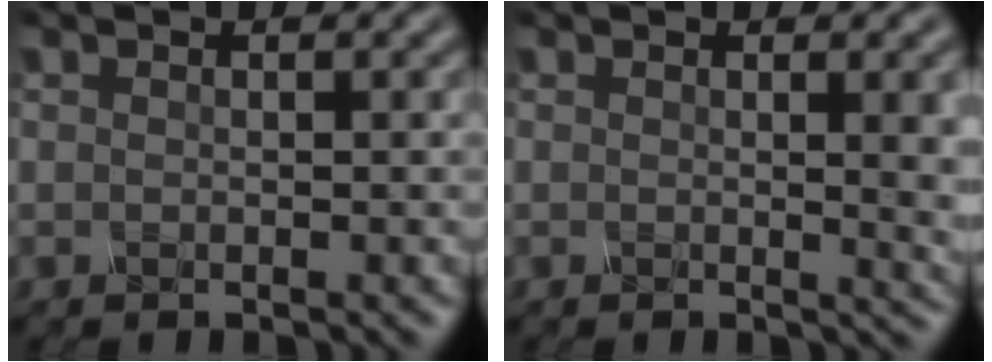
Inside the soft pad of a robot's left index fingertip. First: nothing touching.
{"total": 4.7, "force": [0.5, 1.5, 4.4], "torque": [-0.039, -0.001, 0.007]}